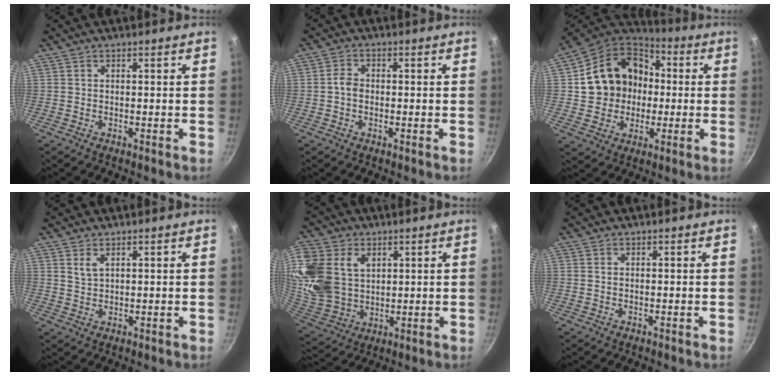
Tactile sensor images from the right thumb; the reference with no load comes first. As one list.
[{"total": 2.9, "force": [-0.3, 2.2, 1.9], "torque": [-0.030, 0.012, -0.009]}, {"total": 17.2, "force": [0.9, 14.9, 8.5], "torque": [-0.120, 0.038, 0.013]}, {"total": 2.4, "force": [1.3, 1.4, 1.6], "torque": [-0.027, -0.006, 0.027]}, {"total": 19.8, "force": [5.8, 14.7, 11.9], "torque": [-0.257, -0.013, 0.123]}, {"total": 0.8, "force": [0.2, 0.5, 0.5], "torque": [-0.008, 0.002, 0.003]}]